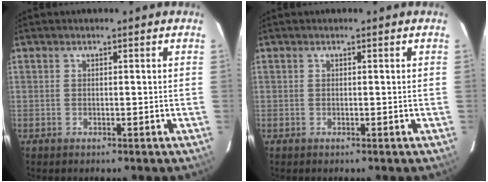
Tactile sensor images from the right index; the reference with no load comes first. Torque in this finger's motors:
{"motor_torque": [0.00, 0.00, 0.02, 0.00]}